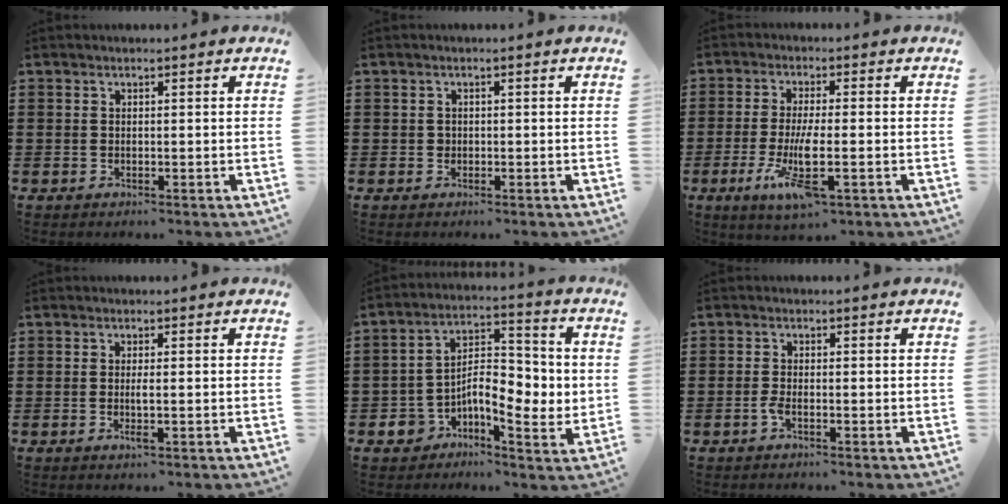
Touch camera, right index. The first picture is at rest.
{"total": 0.7, "force": [0.1, 0.7, 0.2], "torque": [-0.006, 0.003, 0.001]}
{"total": 8.0, "force": [-2.7, 1.5, 7.3], "torque": [-0.159, -0.020, -0.052]}
{"total": 1.5, "force": [-0.3, 0.1, 1.5], "torque": [-0.029, -0.001, -0.006]}
{"total": 8.2, "force": [-1.5, 5.1, 6.2], "torque": [-0.102, 0.002, -0.030]}
{"total": 1.5, "force": [-0.8, 0.3, 1.2], "torque": [-0.038, -0.007, -0.019]}